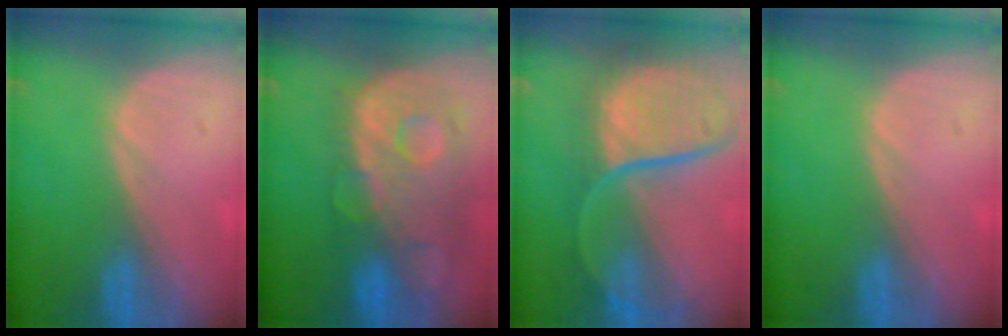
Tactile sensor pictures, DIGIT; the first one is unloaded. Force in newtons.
{"total": 12.9, "press": 10.6, "slide": 7.3}
{"total": 12.0, "press": 9.9, "slide": 6.9}
{"total": 0.0}